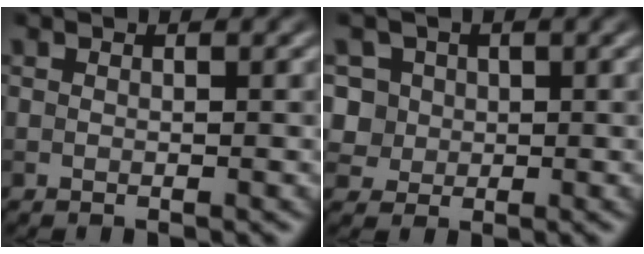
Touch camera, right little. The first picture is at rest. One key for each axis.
{"total": 5.8, "fx": 2.1, "fy": 5.0, "fz": 2.2, "tx": -0.037, "ty": 0.023, "tz": 0.018}